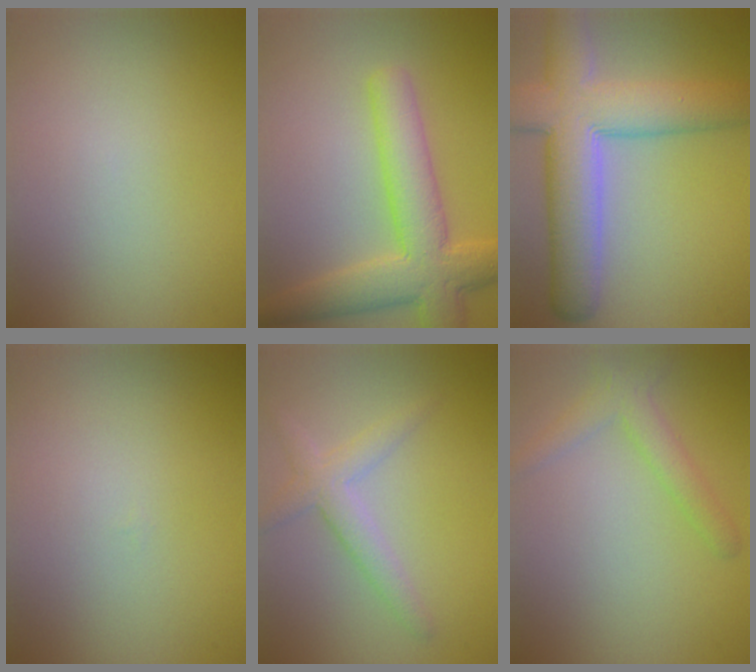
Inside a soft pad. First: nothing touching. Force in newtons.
{"total": 6.7, "press": 6.7, "slide": 0.2}
{"total": 9.8, "press": 9.8, "slide": 0.8}
{"total": 0.0}
{"total": 2.8, "press": 2.8, "slide": 0.2}
{"total": 2.5, "press": 2.5, "slide": 0.2}